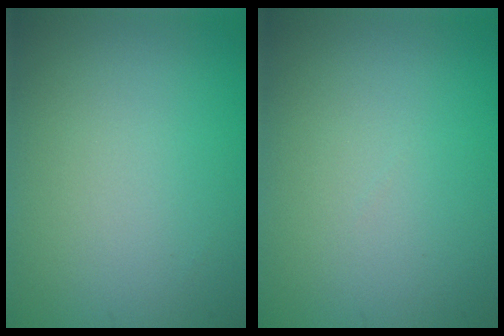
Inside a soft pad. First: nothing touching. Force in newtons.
{"total": 0.0}